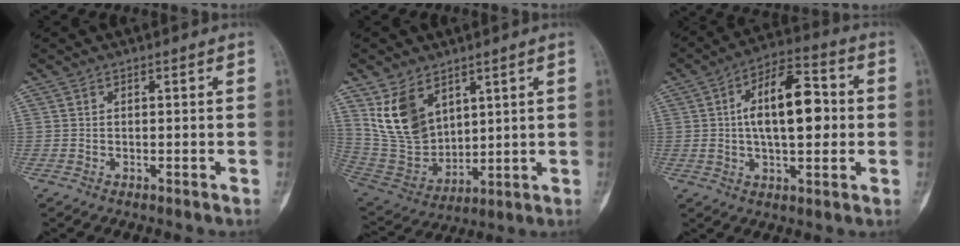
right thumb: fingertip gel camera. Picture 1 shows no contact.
{"total": 13.3, "force": [6.4, 8.7, 7.7], "torque": [-0.120, -0.032, 0.152]}
{"total": 14.8, "force": [1.3, 6.9, 13.0], "torque": [-0.193, 0.020, 0.015]}